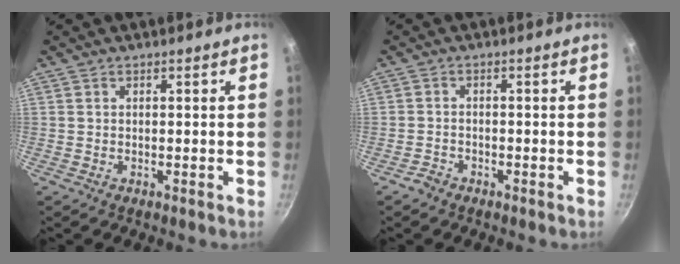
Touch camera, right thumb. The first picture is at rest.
{"total": 1.9, "force": [-1.5, 1.0, 0.4], "torque": [-0.009, 0.020, -0.028]}